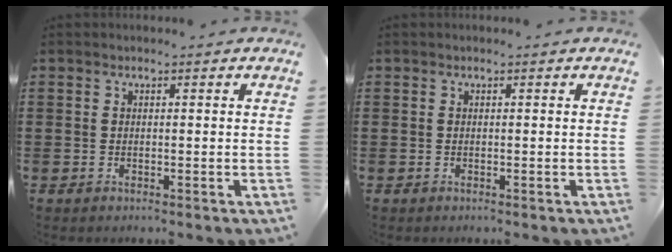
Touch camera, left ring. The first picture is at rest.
{"total": 0.0}